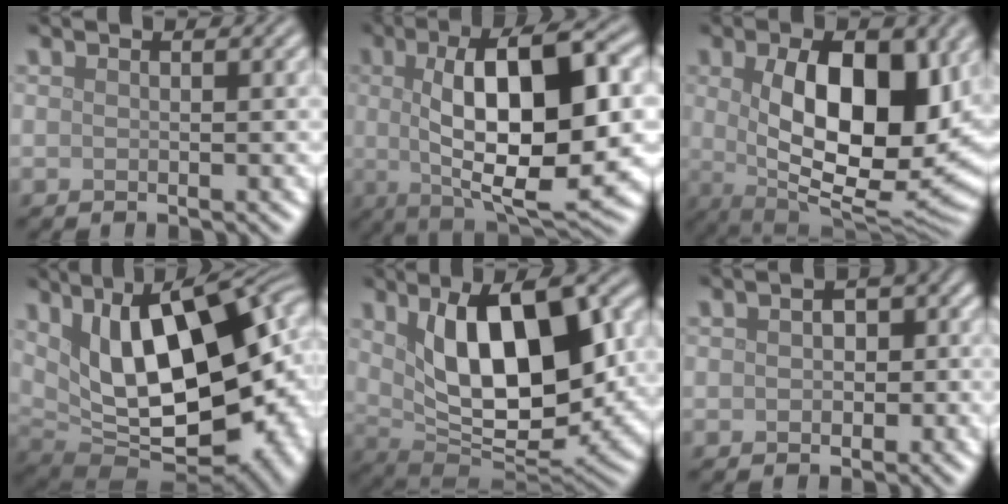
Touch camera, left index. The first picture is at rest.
{"total": 13.1, "force": [0.9, 4.5, 12.3], "torque": [-0.168, 0.007, 0.009]}
{"total": 13.2, "force": [1.6, 6.4, 11.4], "torque": [-0.166, -0.009, 0.030]}
{"total": 17.7, "force": [3.4, 9.4, 14.6], "torque": [-0.200, 0.004, 0.071]}
{"total": 12.4, "force": [2.4, 5.8, 10.7], "torque": [-0.148, -0.002, 0.041]}
{"total": 2.8, "force": [-0.2, 2.1, 1.9], "torque": [-0.017, -0.002, -0.007]}